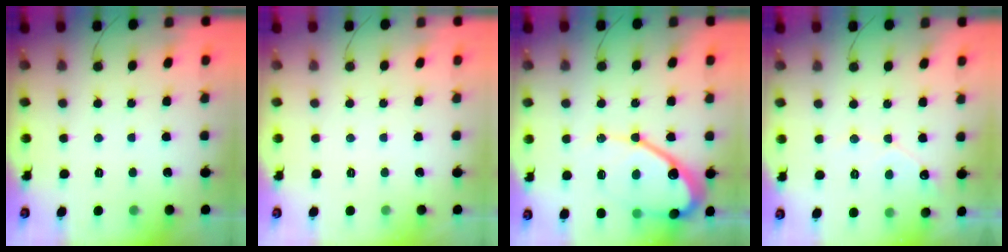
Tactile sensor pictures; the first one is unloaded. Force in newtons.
{"total": 0.0}
{"total": 15.8, "press": 15.8, "slide": 1.2}
{"total": 5.4, "press": 5.4, "slide": 0.4}